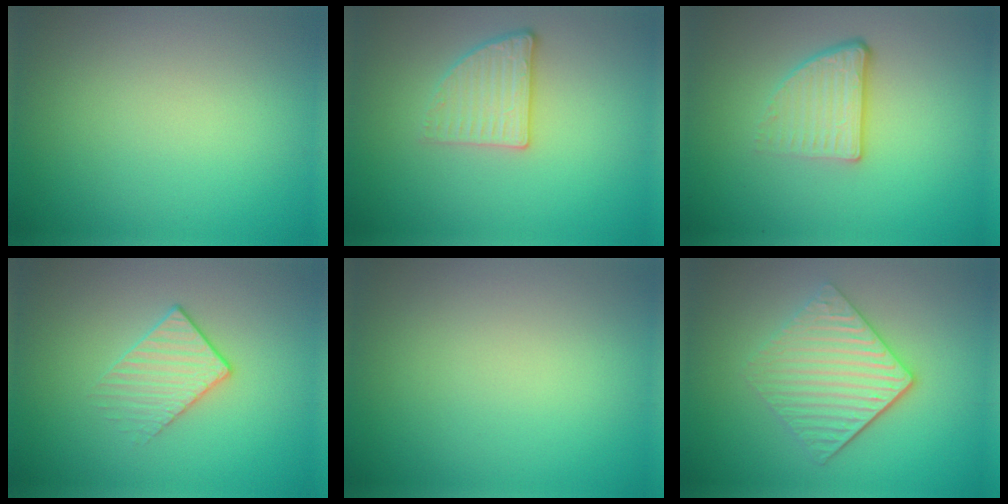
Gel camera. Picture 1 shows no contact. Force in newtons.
{"total": 2.6, "press": 2.4, "slide": 1.0}
{"total": 3.8, "press": 2.4, "slide": 3.0}
{"total": 1.8, "press": 1.4, "slide": 1.1}
{"total": 0.0}
{"total": 4.7, "press": 3.6, "slide": 3.0}